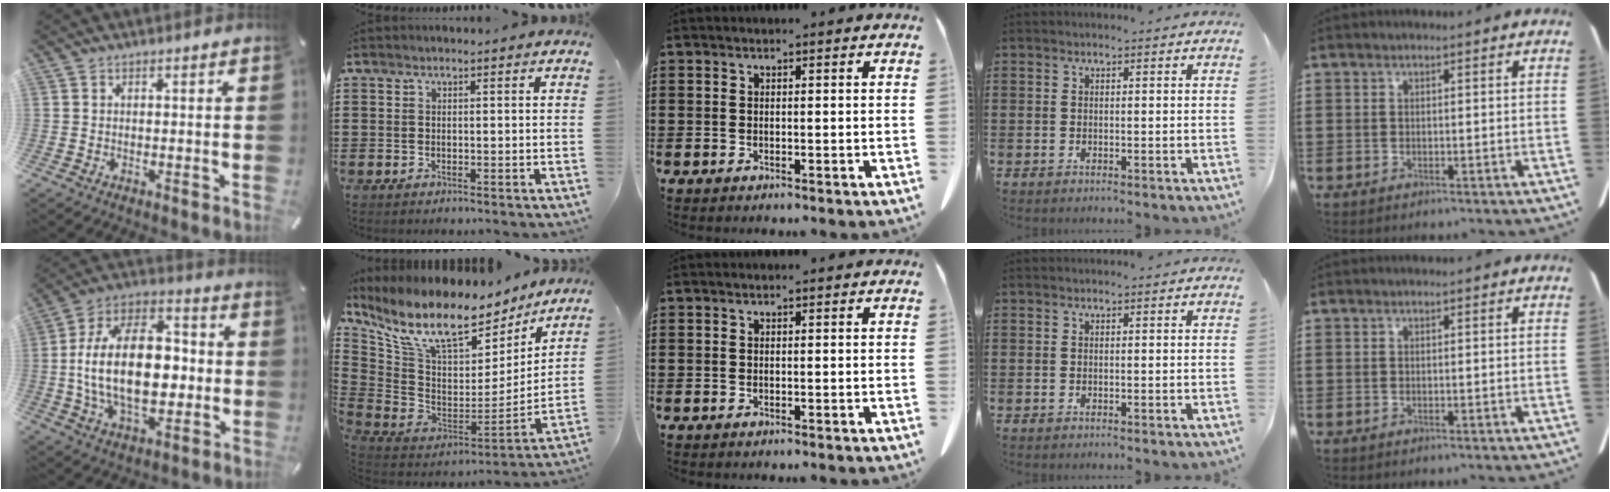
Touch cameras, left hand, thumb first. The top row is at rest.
{"thumb": {"total": 22.2, "force": [-1.6, 13.8, 17.3], "torque": [-0.330, 0.006, -0.029]}, "index": {"total": 12.5, "force": [8.4, 4.5, 8.2], "torque": [-0.174, -0.054, 0.146]}}